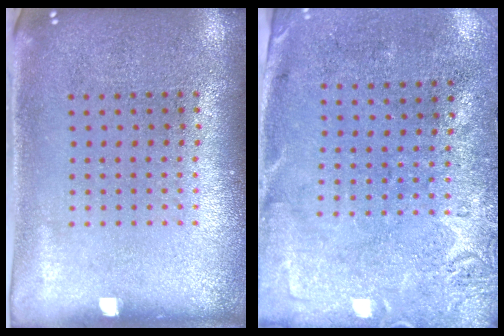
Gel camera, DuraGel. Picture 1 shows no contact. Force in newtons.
{"total": 2.8, "press": 2.2, "slide": 1.8}